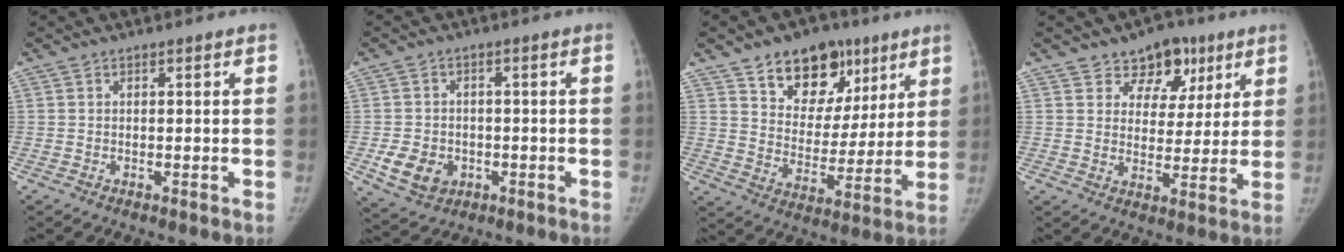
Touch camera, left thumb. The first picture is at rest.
{"total": 7.4, "force": [-2.2, 5.9, 3.8], "torque": [-0.054, 0.007, -0.026]}
{"total": 16.4, "force": [9.6, 10.9, 7.7], "torque": [-0.061, -0.040, 0.155]}
{"total": 9.4, "force": [5.6, 6.7, 3.5], "torque": [-0.005, -0.022, 0.084]}